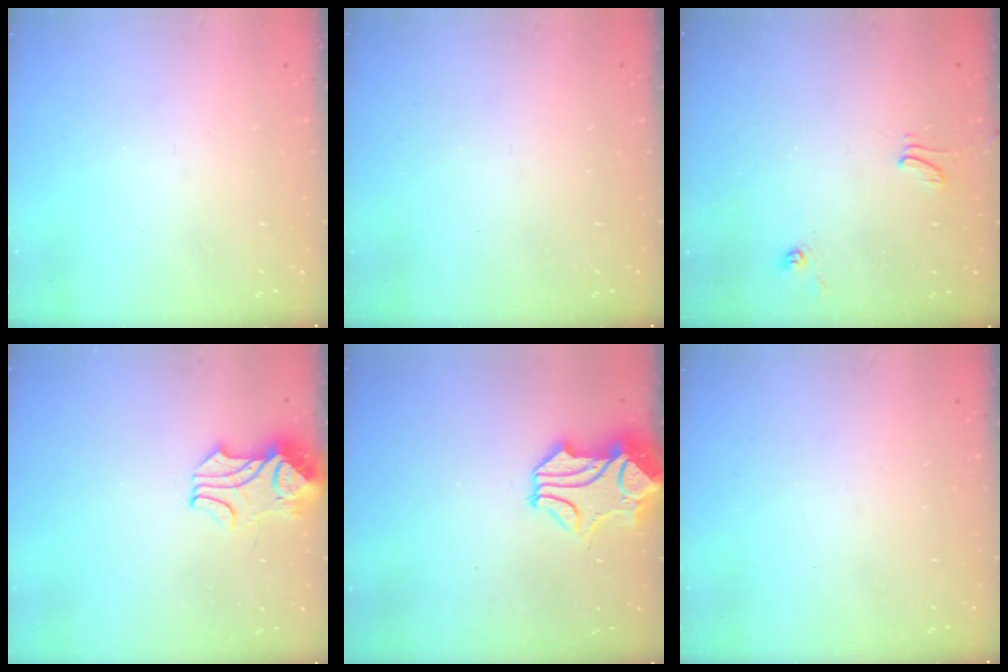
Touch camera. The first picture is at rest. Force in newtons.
{"total": 0.0}
{"total": 0.8, "press": 0.6, "slide": 0.4}
{"total": 2.5, "press": 2.3, "slide": 0.9}
{"total": 2.0, "press": 1.5, "slide": 1.3}
{"total": 0.0}